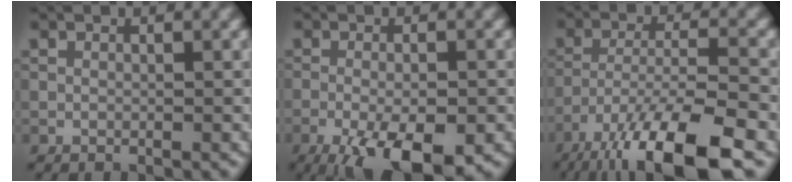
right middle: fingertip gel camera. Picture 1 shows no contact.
{"total": 7.8, "force": [-4.2, 2.5, 6.1], "torque": [-0.104, -0.014, -0.066]}
{"total": 12.7, "force": [-8.6, 3.4, 8.8], "torque": [-0.171, -0.015, -0.149]}